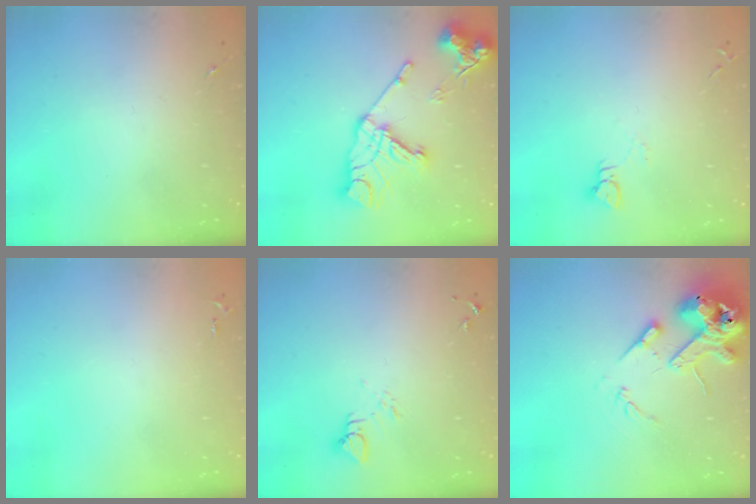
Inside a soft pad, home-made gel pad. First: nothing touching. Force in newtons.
{"total": 18.1, "press": 18.0, "slide": 2.1}
{"total": 3.0, "press": 3.0, "slide": 0.3}
{"total": 2.5, "press": 2.5, "slide": 0.3}
{"total": 3.7, "press": 3.7, "slide": 0.1}
{"total": 16.3, "press": 16.0, "slide": 2.6}